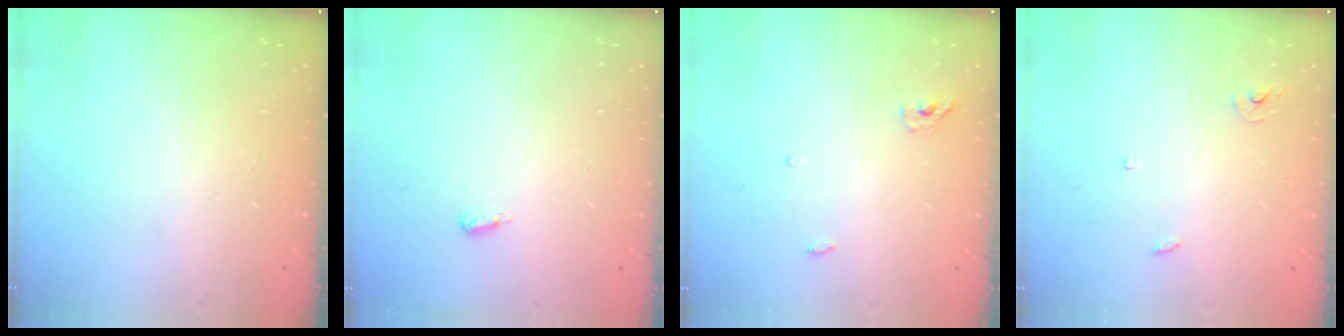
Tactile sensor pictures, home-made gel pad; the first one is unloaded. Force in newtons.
{"total": 3.6, "press": 2.7, "slide": 2.4}
{"total": 3.7, "press": 3.5, "slide": 1.1}
{"total": 2.4, "press": 2.4, "slide": 0.1}